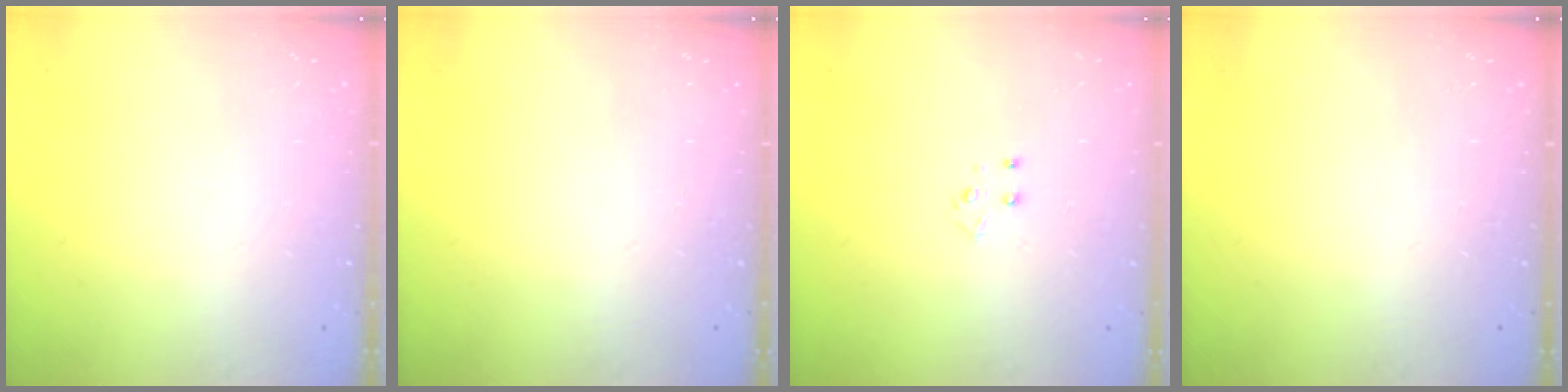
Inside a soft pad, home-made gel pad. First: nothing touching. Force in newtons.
{"total": 0.0}
{"total": 3.7, "press": 3.7, "slide": 0.4}
{"total": 0.0}